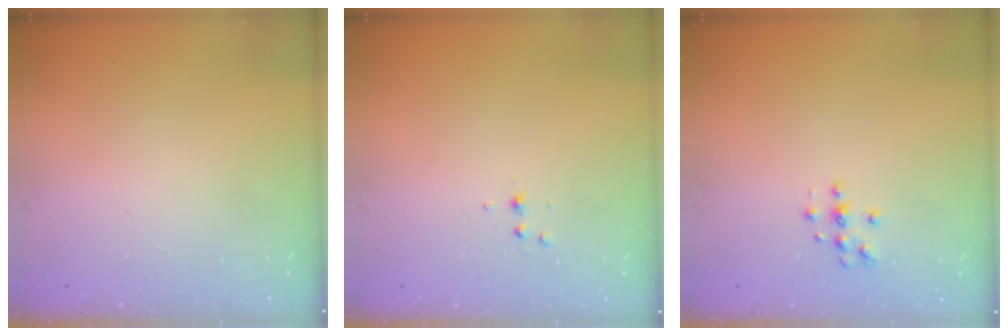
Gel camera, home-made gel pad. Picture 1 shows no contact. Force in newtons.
{"total": 2.9, "press": 2.7, "slide": 1.1}
{"total": 4.2, "press": 4.2, "slide": 0.5}